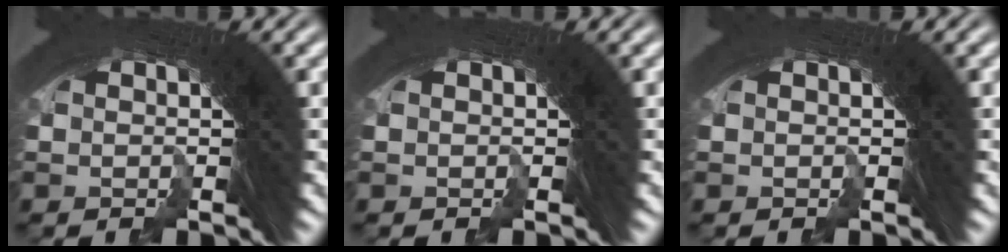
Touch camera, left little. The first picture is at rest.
{"total": 0.0}
{"total": 0.0}